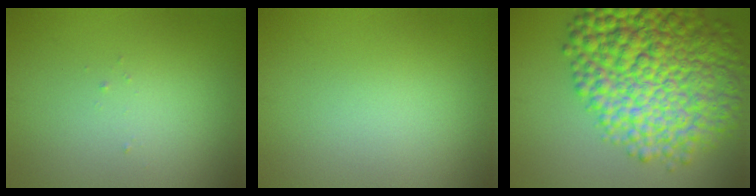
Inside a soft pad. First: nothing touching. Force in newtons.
{"total": 0.0}
{"total": 13.2, "press": 13.2, "slide": 0.3}